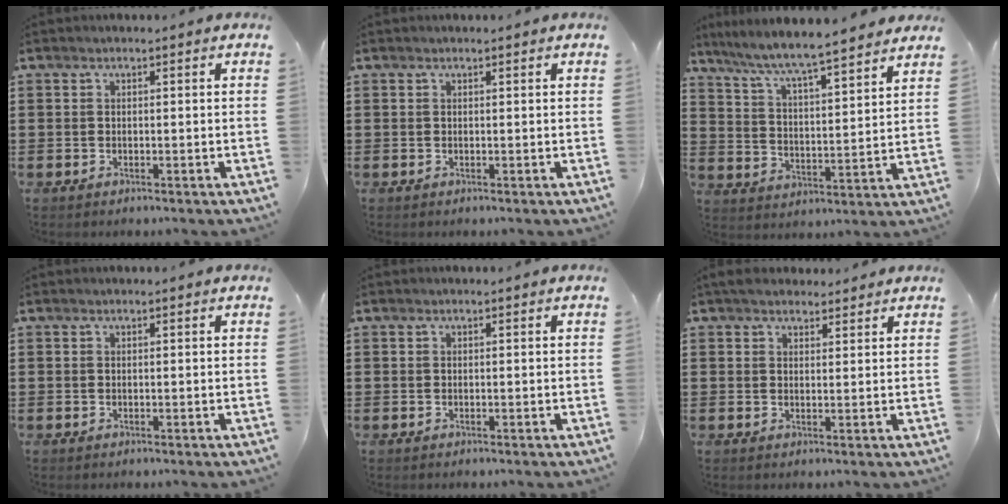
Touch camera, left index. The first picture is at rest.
{"total": 0.0}
{"total": 5.9, "force": [5.4, -0.3, 2.4], "torque": [-0.070, -0.038, 0.086]}
{"total": 0.0}
{"total": 0.0}
{"total": 3.0, "force": [2.6, 1.5, 0.5], "torque": [-0.009, 0.001, 0.048]}